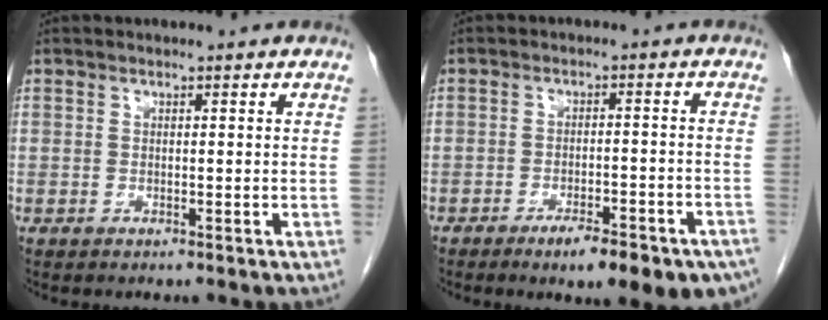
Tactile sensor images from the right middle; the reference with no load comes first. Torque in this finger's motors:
{"motor_torque": [1.15, -0.98, 0.14, 0.07]}